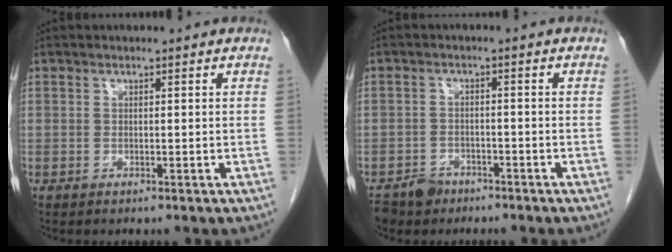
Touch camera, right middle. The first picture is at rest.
{"total": 3.8, "force": [-2.9, 2.3, 0.6], "torque": [-0.011, 0.002, -0.047]}